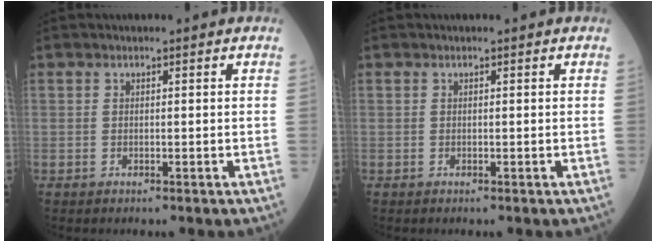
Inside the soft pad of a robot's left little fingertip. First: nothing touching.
{"total": 0.0}